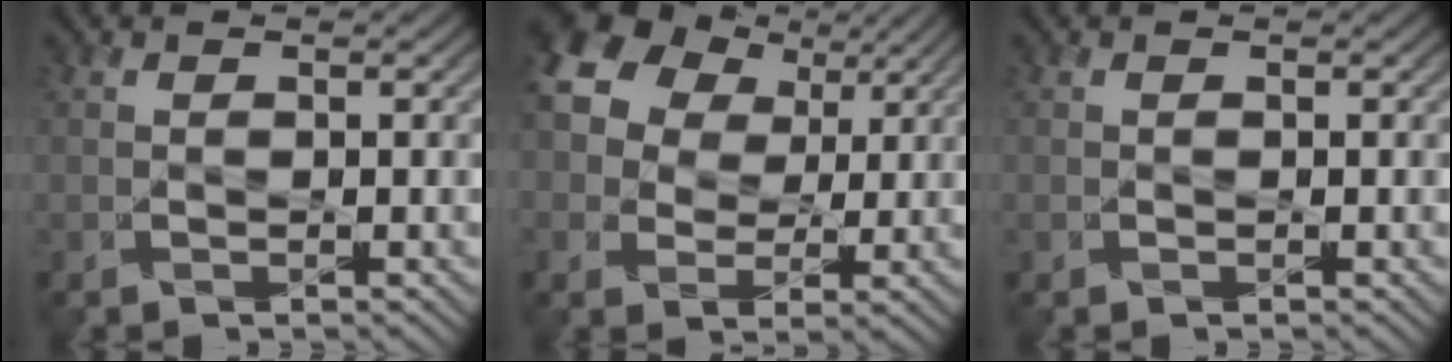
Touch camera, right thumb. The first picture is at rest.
{"total": 13.4, "force": [6.2, 9.6, 6.9], "torque": [-0.195, 0.057, 0.107]}
{"total": 0.0}